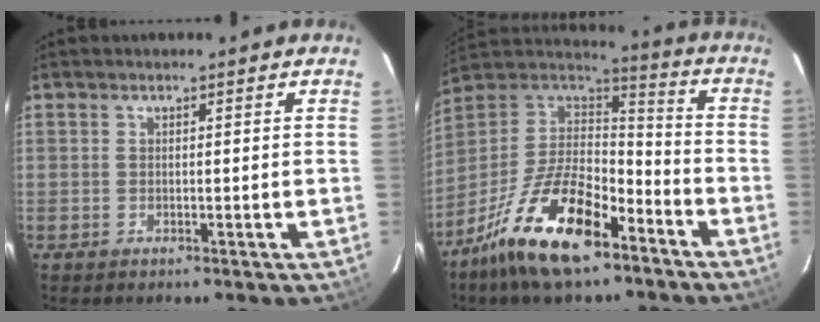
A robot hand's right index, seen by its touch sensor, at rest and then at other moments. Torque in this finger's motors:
{"motor_torque": [1.51, -0.63, 1.05, 0.18]}